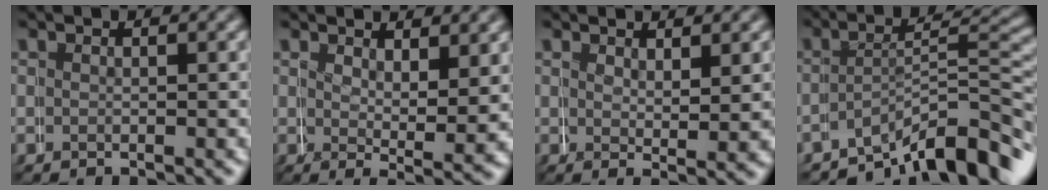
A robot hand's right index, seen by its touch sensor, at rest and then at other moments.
{"total": 4.0, "force": [1.0, 1.5, 3.5], "torque": [-0.056, -0.025, 0.021]}
{"total": 2.4, "force": [1.2, 0.6, 2.0], "torque": [-0.032, -0.016, 0.024]}
{"total": 8.7, "force": [-6.1, 3.4, 5.2], "torque": [-0.069, -0.010, -0.085]}